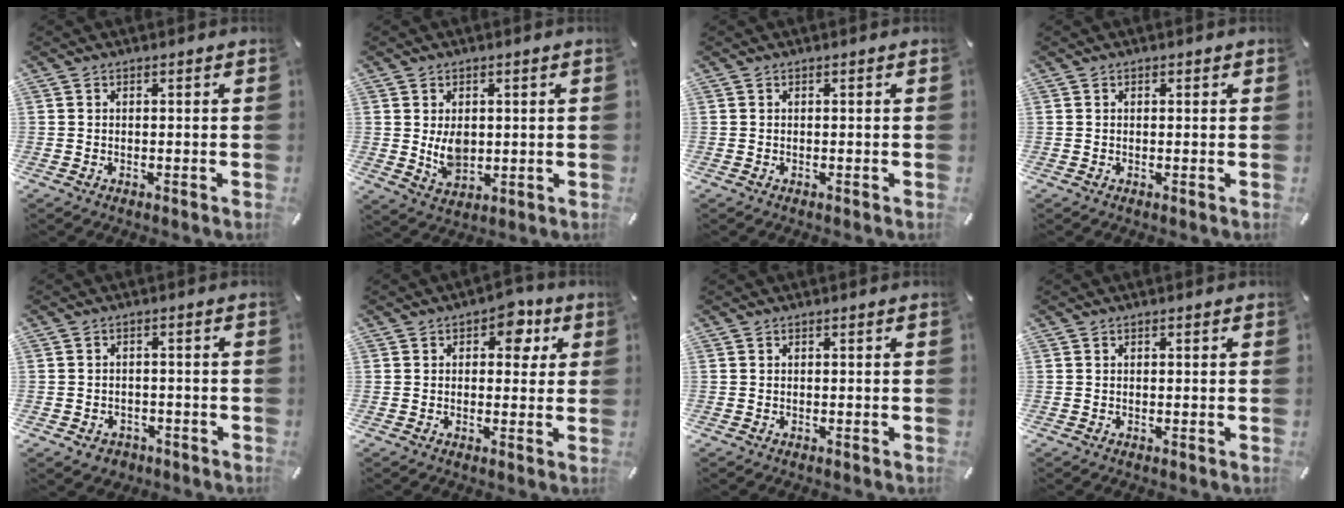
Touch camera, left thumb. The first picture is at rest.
{"total": 6.5, "force": [0.8, 4.9, 4.1], "torque": [-0.078, -0.010, 0.012]}
{"total": 0.0}
{"total": 0.5, "force": [0.2, 0.4, 0.2], "torque": [-0.004, 0.004, 0.002]}
{"total": 3.5, "force": [-1.7, 2.8, 1.0], "torque": [-0.023, 0.005, -0.034]}
{"total": 6.6, "force": [2.6, 4.4, 4.2], "torque": [-0.038, -0.006, 0.035]}
{"total": 0.0}
{"total": 0.0}